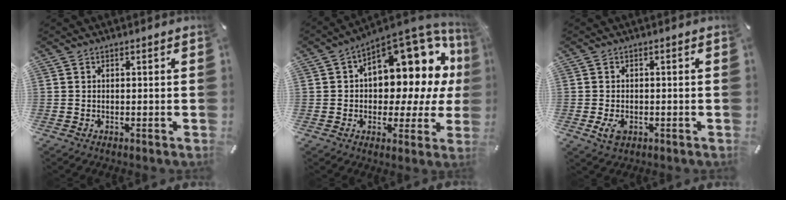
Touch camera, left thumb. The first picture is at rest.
{"total": 16.3, "force": [7.7, 9.3, 11.0], "torque": [-0.129, -0.080, 0.126]}
{"total": 3.4, "force": [-1.2, 2.3, 2.3], "torque": [-0.060, -0.001, -0.025]}